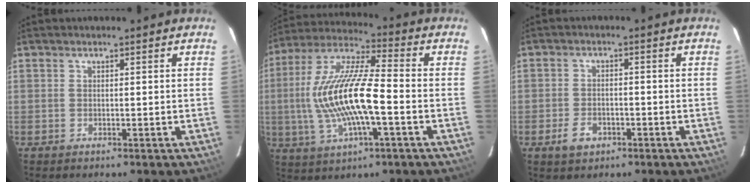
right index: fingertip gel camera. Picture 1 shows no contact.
{"total": 17.5, "force": [-2.5, 4.5, 16.7], "torque": [-0.333, 0.002, -0.048]}
{"total": 4.3, "force": [-2.3, 2.9, 2.2], "torque": [-0.051, 0.002, -0.038]}